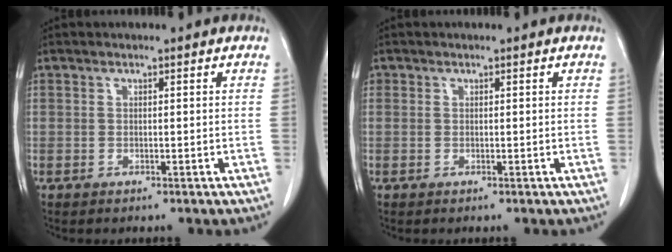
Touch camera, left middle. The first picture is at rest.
{"total": 0.0}